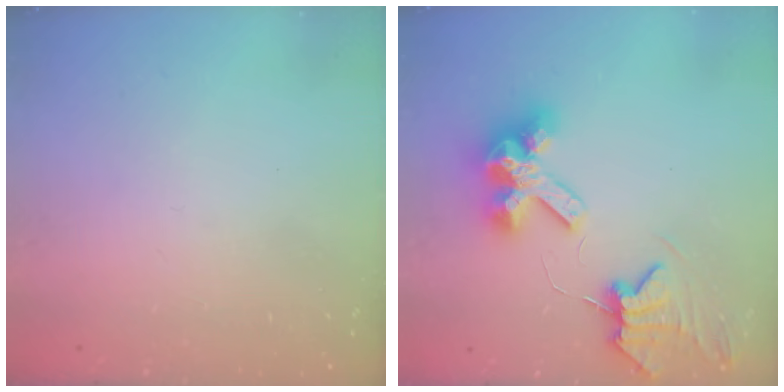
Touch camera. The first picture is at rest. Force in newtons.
{"total": 9.1, "press": 9.0, "slide": 1.3}